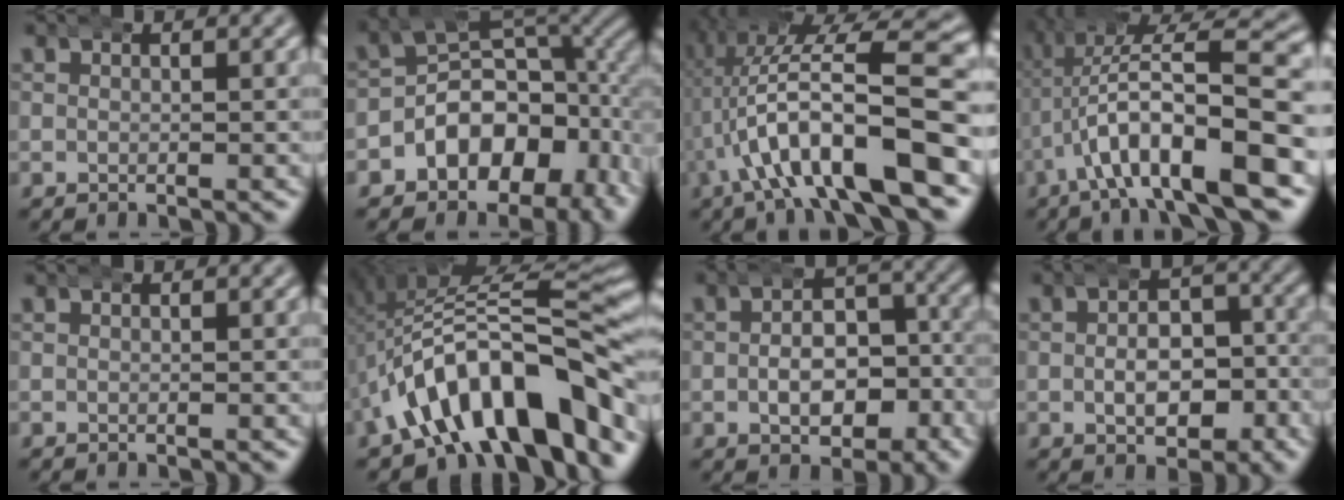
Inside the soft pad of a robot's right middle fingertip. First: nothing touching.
{"total": 10.0, "force": [-2.0, 7.2, 6.6], "torque": [-0.099, -0.003, -0.030]}
{"total": 11.9, "force": [-0.6, 4.7, 10.9], "torque": [-0.171, 0.014, -0.011]}
{"total": 12.4, "force": [-1.8, 4.9, 11.2], "torque": [-0.175, 0.003, -0.020]}
{"total": 0.0}
{"total": 14.3, "force": [-2.0, 7.2, 12.2], "torque": [-0.200, -0.005, -0.027]}
{"total": 6.7, "force": [-2.1, 4.4, 4.6], "torque": [-0.038, 0.002, -0.035]}
{"total": 6.1, "force": [-1.7, 4.0, 4.3], "torque": [-0.035, 0.002, -0.030]}